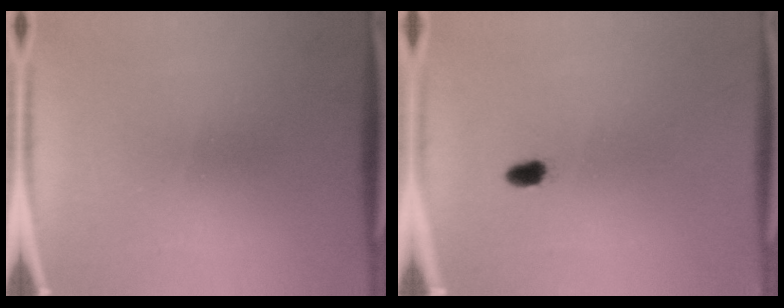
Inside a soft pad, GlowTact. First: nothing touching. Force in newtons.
{"total": 1.8}